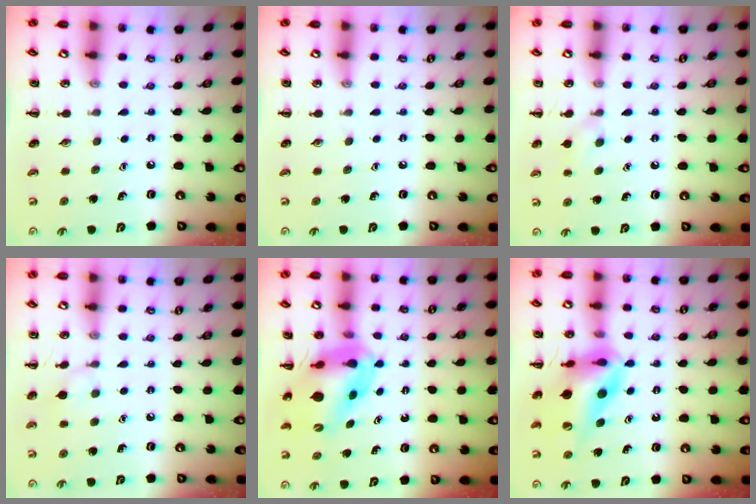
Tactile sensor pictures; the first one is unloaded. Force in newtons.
{"total": 0.0}
{"total": 7.2, "press": 7.0, "slide": 2.0}
{"total": 5.9, "press": 5.6, "slide": 1.9}
{"total": 11.8, "press": 11.2, "slide": 3.6}
{"total": 14.5, "press": 13.9, "slide": 4.1}